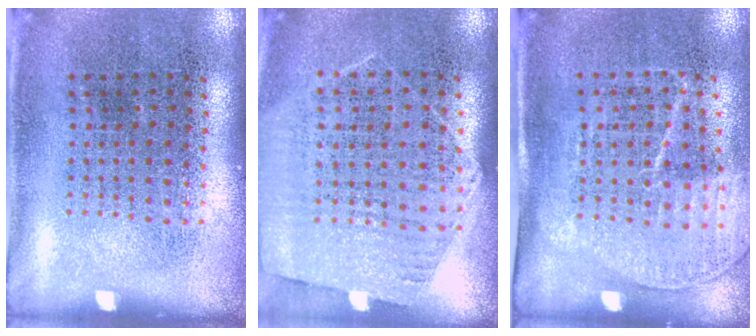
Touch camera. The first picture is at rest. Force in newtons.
{"total": 1.2, "press": 1.1, "slide": 0.5}
{"total": 1.5, "press": 1.3, "slide": 0.8}